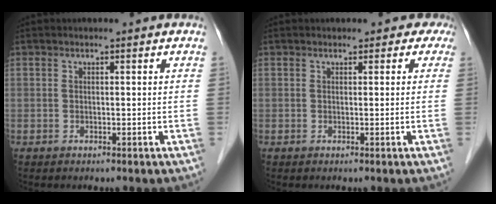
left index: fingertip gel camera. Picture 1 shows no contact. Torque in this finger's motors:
{"motor_torque": [0.01, 0.00, -0.03, -0.01]}